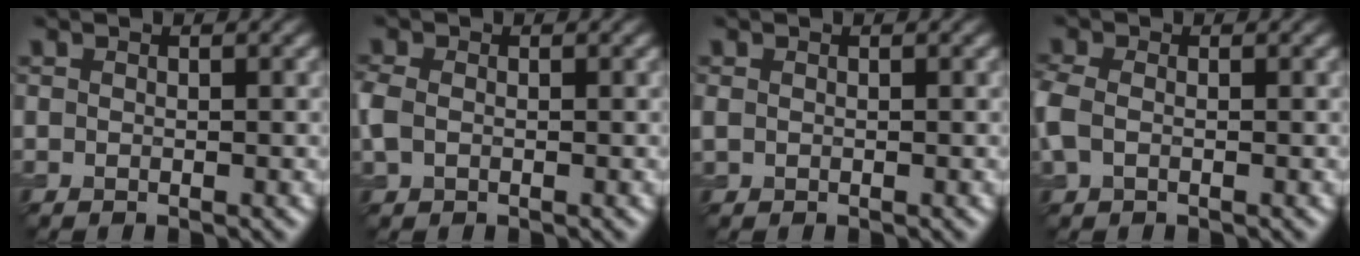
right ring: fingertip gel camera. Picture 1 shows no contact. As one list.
[{"total": 2.0, "force": [-0.2, 1.6, 1.2], "torque": [-0.034, 0.001, -0.009]}, {"total": 0.7, "force": [0.1, 0.6, 0.4], "torque": [-0.011, -0.001, 0.003]}, {"total": 2.5, "force": [-0.4, 1.8, 1.8], "torque": [-0.053, 0.002, -0.016]}]